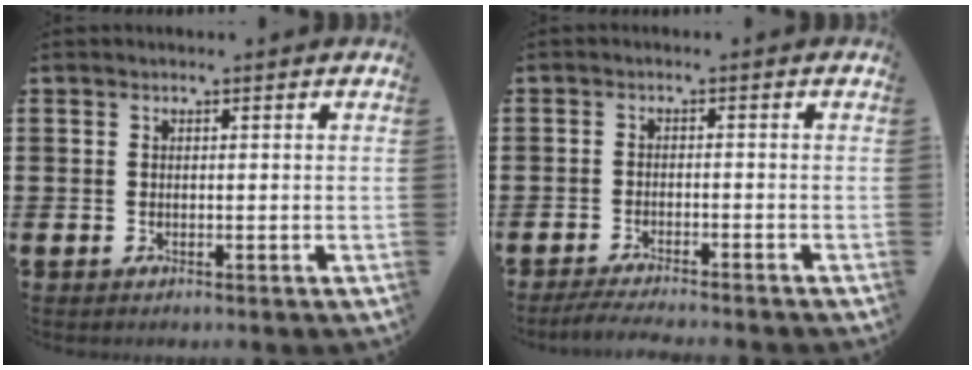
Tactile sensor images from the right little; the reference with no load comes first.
{"total": 2.3, "force": [-2.1, -0.1, 0.9], "torque": [-0.013, 0.004, -0.039]}